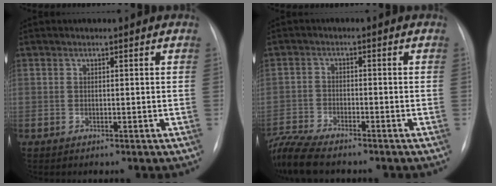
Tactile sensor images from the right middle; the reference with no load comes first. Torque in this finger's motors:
{"motor_torque": [0.84, -0.75, 0.08, 0.07]}